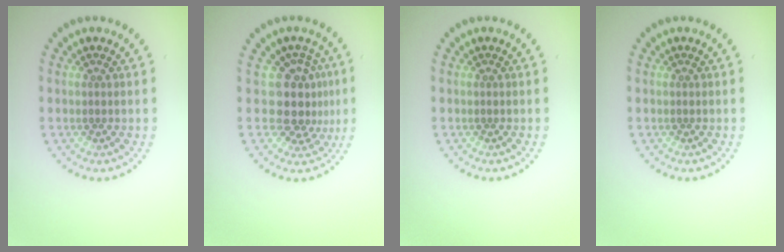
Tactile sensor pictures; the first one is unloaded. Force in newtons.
{"total": 3.9, "press": 3.0, "slide": 2.6}
{"total": 0.0}
{"total": 0.0}